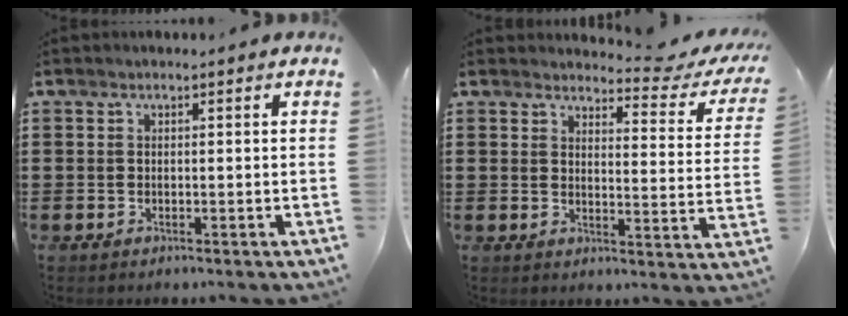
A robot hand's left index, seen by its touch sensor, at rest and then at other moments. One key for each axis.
{"total": 4.4, "fx": 3.9, "fy": 0.3, "fz": 2.0, "tx": -0.040, "ty": -0.025, "tz": 0.062}